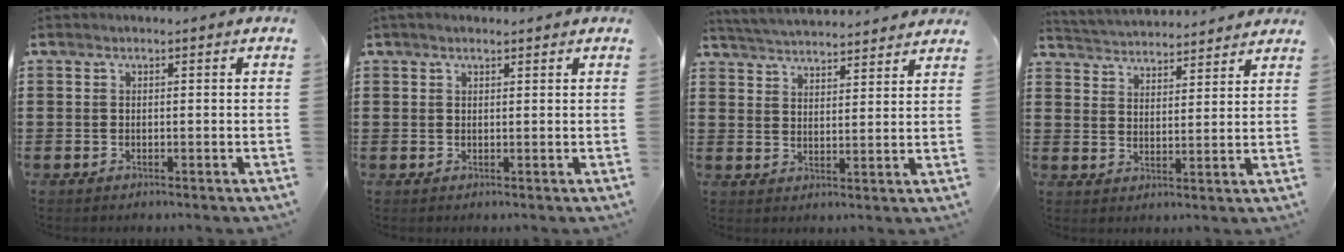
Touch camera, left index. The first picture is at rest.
{"total": 0.9, "force": [0.8, 0.3, 0.4], "torque": [-0.009, 0.003, 0.014]}
{"total": 4.1, "force": [4.1, -0.3, 0.1], "torque": [-0.018, -0.023, 0.071]}
{"total": 3.7, "force": [3.6, 0.1, -0.5], "torque": [-0.009, -0.023, 0.062]}